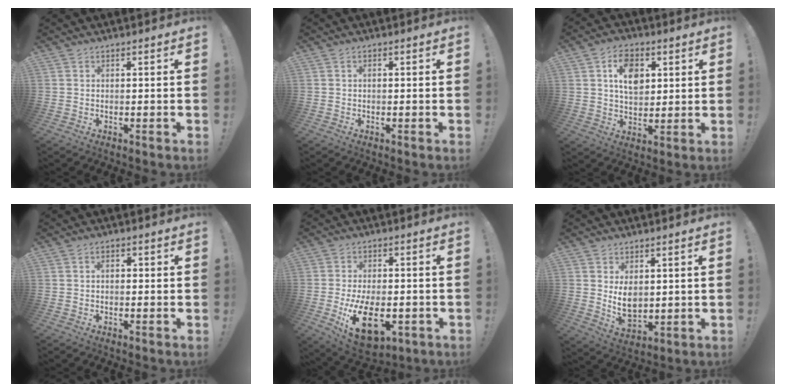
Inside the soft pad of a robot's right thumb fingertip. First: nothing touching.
{"total": 0.7, "force": [-0.2, 0.4, 0.6], "torque": [-0.015, 0.003, -0.004]}
{"total": 11.0, "force": [3.5, 7.5, 7.1], "torque": [-0.104, 0.002, 0.063]}
{"total": 1.7, "force": [-0.6, 1.0, 1.2], "torque": [-0.025, 0.008, -0.012]}
{"total": 16.0, "force": [-4.8, 9.4, 12.0], "torque": [-0.184, 0.008, -0.074]}
{"total": 7.2, "force": [1.5, 4.9, 5.1], "torque": [-0.070, -0.021, 0.028]}